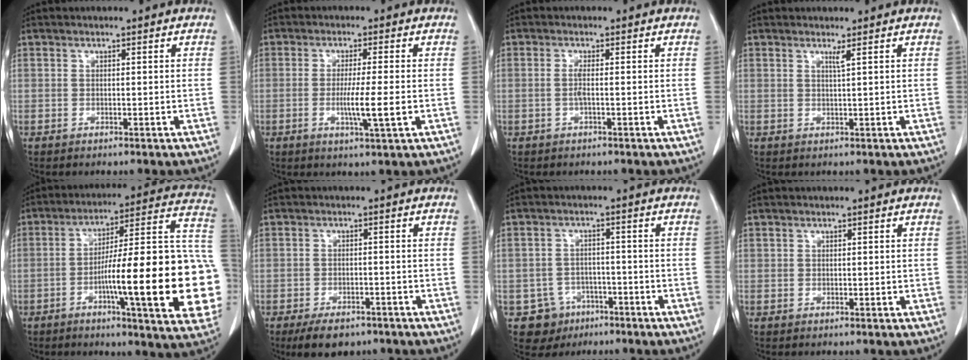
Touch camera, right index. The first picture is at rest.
{"total": 5.6, "force": [-1.1, -0.5, 5.5], "torque": [-0.098, -0.013, -0.020]}
{"total": 1.3, "force": [-0.3, 0.0, 1.3], "torque": [-0.028, 0.000, -0.006]}
{"total": 1.1, "force": [0.7, -0.4, 0.7], "torque": [-0.021, -0.009, 0.014]}
{"total": 26.0, "force": [-5.4, 2.7, 25.3], "torque": [-0.263, 0.020, -0.077]}
{"total": 5.7, "force": [-4.1, 2.7, 2.8], "torque": [-0.043, -0.003, -0.062]}
{"total": 5.5, "force": [-2.6, 4.8, 0.3], "torque": [-0.001, 0.012, -0.035]}
{"total": 0.5, "force": [0.3, 0.3, 0.2], "torque": [0.003, 0.000, 0.007]}